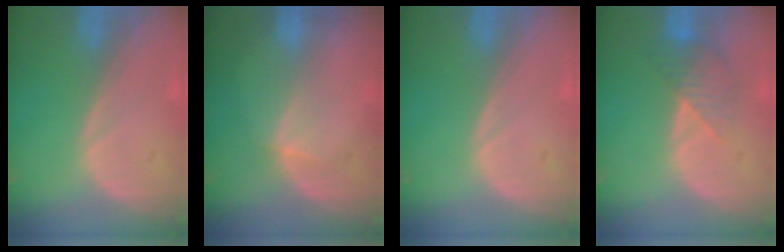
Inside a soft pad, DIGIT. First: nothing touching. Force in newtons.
{"total": 2.7, "press": 2.4, "slide": 1.2}
{"total": 0.0}
{"total": 3.9, "press": 3.8, "slide": 0.8}